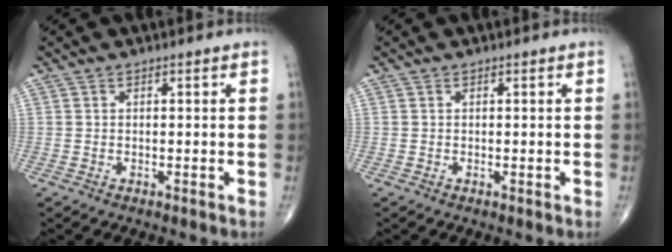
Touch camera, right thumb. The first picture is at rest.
{"total": 0.0}